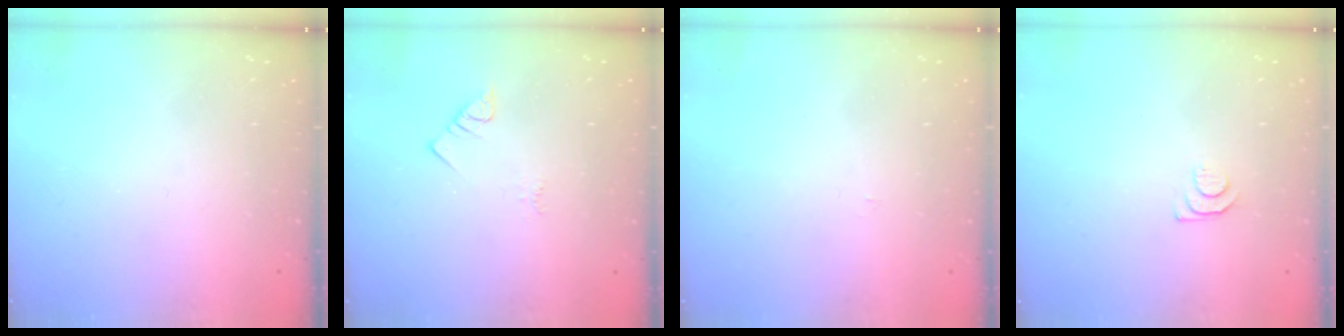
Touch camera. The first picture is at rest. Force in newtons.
{"total": 2.0, "press": 2.0, "slide": 0.4}
{"total": 2.2, "press": 2.2, "slide": 0.3}
{"total": 5.4, "press": 5.4, "slide": 0.7}